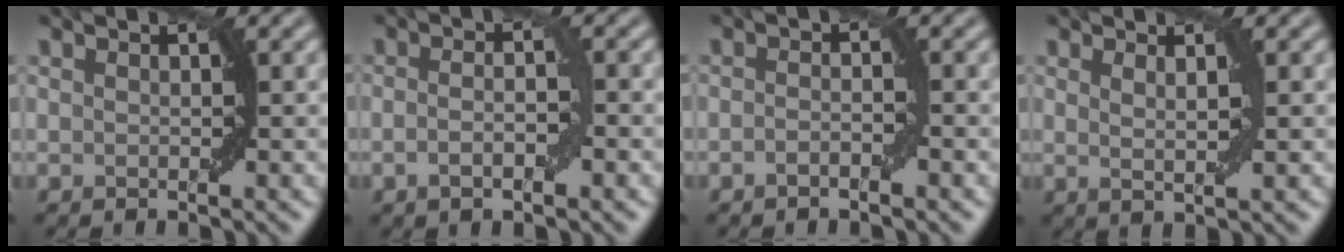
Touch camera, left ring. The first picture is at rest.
{"total": 2.6, "force": [-0.7, 0.7, 2.4], "torque": [-0.042, -0.003, -0.012]}
{"total": 1.2, "force": [-0.7, 0.2, 0.9], "torque": [-0.016, 0.003, -0.015]}
{"total": 1.8, "force": [0.8, 0.3, 1.5], "torque": [-0.023, -0.002, 0.012]}